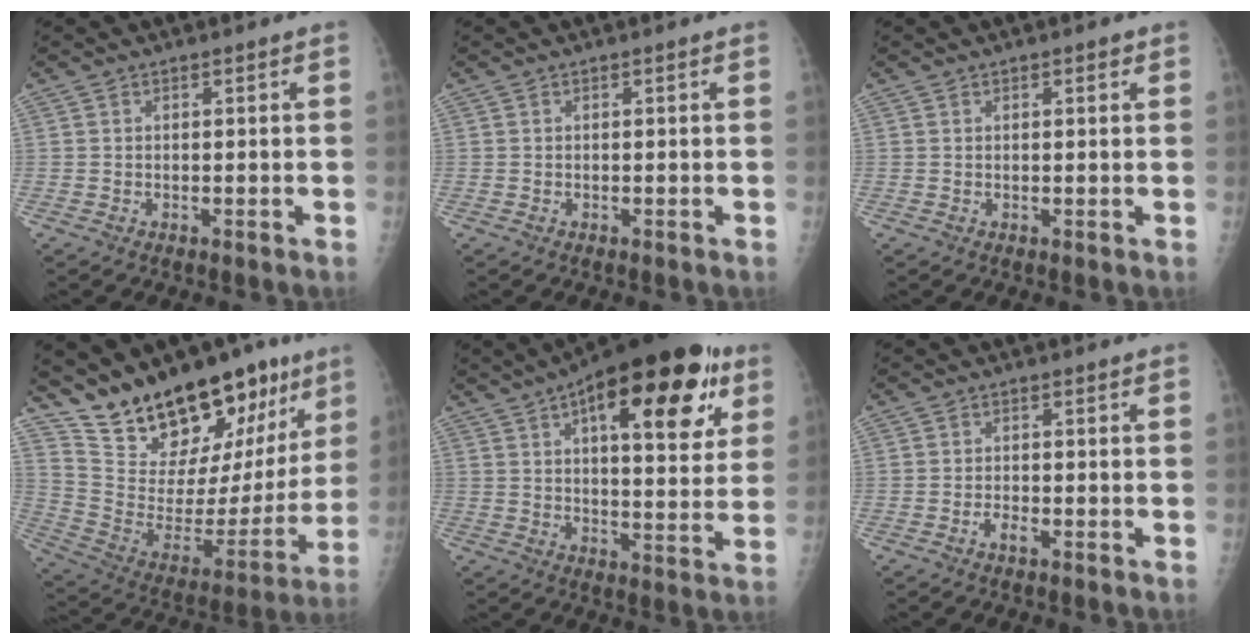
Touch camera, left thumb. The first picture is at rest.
{"total": 0.0}
{"total": 1.1, "force": [0.6, 0.4, 0.7], "torque": [-0.005, -0.001, 0.008]}
{"total": 25.9, "force": [18.6, 10.8, 14.5], "torque": [-0.182, -0.091, 0.303]}
{"total": 25.4, "force": [11.4, 10.1, 20.3], "torque": [-0.263, -0.006, 0.161]}
{"total": 1.7, "force": [-0.9, 0.8, 1.2], "torque": [-0.022, 0.003, -0.018]}